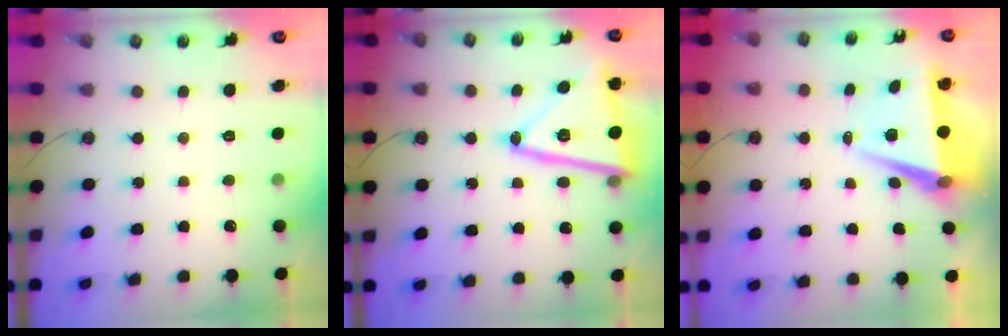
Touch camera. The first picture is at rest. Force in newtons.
{"total": 19.4, "press": 19.1, "slide": 3.2}
{"total": 7.5, "press": 6.2, "slide": 4.1}